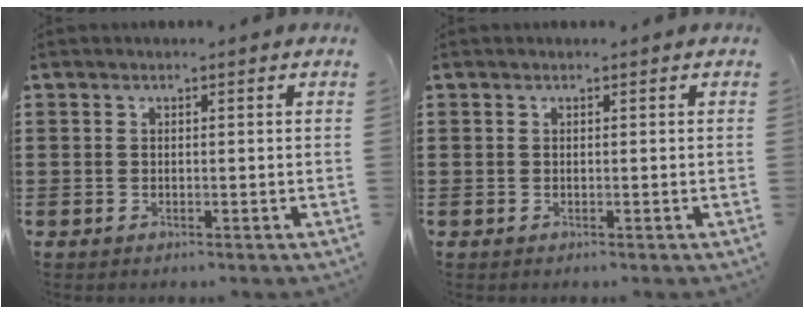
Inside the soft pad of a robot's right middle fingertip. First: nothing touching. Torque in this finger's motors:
{"motor_torque": [-0.03, 0.06, 0.02, -0.01]}